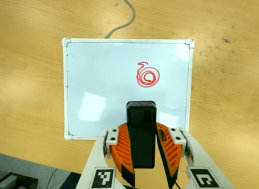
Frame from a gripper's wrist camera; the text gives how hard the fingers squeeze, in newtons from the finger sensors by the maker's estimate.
{"total": 8.6, "left": 7.4, "right": 9.7}